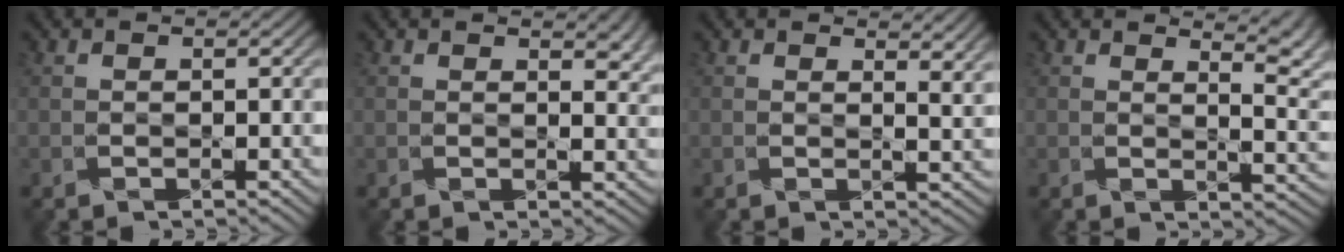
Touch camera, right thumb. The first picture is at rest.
{"total": 2.8, "force": [1.6, 1.4, 1.9], "torque": [-0.029, -0.006, 0.028]}
{"total": 2.7, "force": [1.9, 0.8, 1.7], "torque": [-0.037, -0.005, 0.032]}
{"total": 5.3, "force": [3.7, 1.3, 3.6], "torque": [-0.051, 0.002, 0.061]}